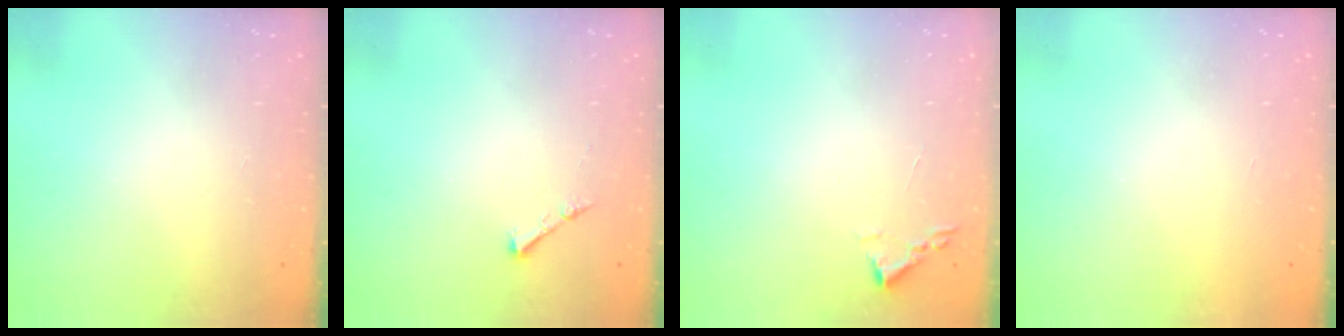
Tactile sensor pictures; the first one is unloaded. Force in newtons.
{"total": 3.7, "press": 3.6, "slide": 0.5}
{"total": 1.8, "press": 1.7, "slide": 0.2}
{"total": 1.6, "press": 1.6, "slide": 0.1}